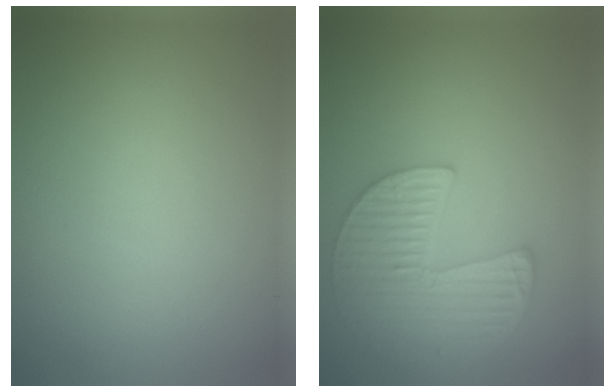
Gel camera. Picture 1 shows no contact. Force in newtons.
{"total": 5.4, "press": 4.3, "slide": 3.1}